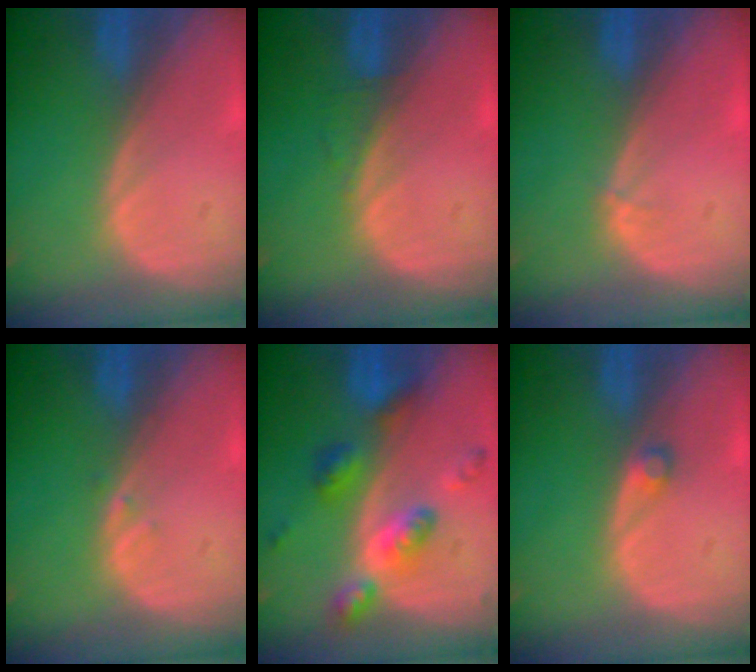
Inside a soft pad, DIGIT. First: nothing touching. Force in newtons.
{"total": 1.2, "press": 1.2, "slide": 0.1}
{"total": 0.6, "press": 0.4, "slide": 0.3}
{"total": 0.6, "press": 0.6, "slide": 0.1}
{"total": 7.4, "press": 7.4, "slide": 0.5}
{"total": 1.3, "press": 1.2, "slide": 0.3}